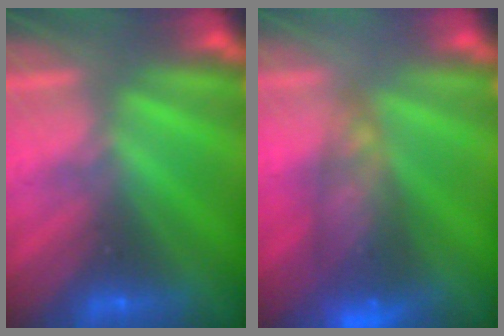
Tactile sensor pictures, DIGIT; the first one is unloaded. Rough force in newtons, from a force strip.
{"total": 7.1}